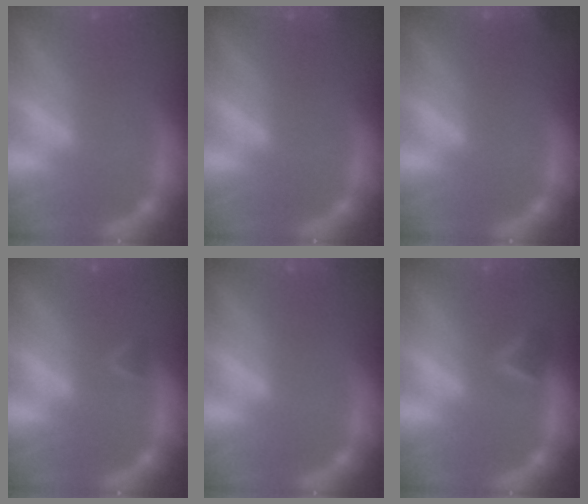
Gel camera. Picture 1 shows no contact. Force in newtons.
{"total": 1.4}
{"total": 6.9}
{"total": 1.4}
{"total": 0.9}
{"total": 2.4}